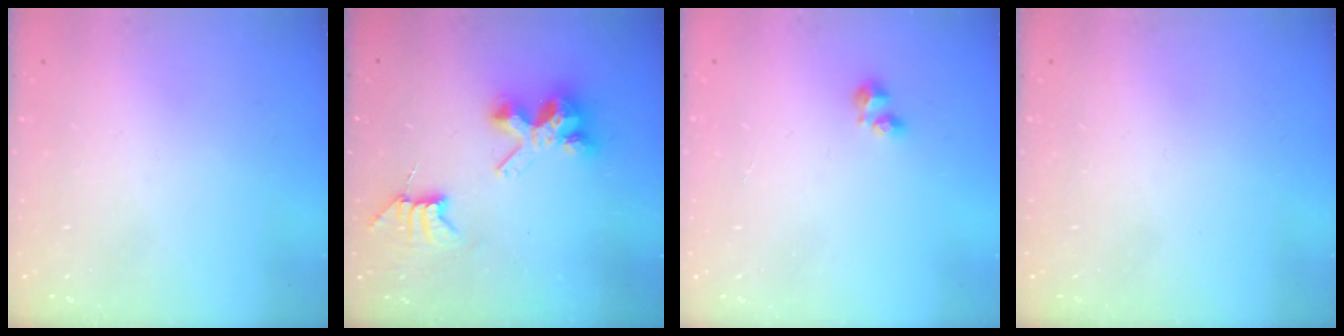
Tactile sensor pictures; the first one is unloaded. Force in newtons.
{"total": 8.1, "press": 8.1, "slide": 0.7}
{"total": 2.5, "press": 2.3, "slide": 0.9}
{"total": 0.0}